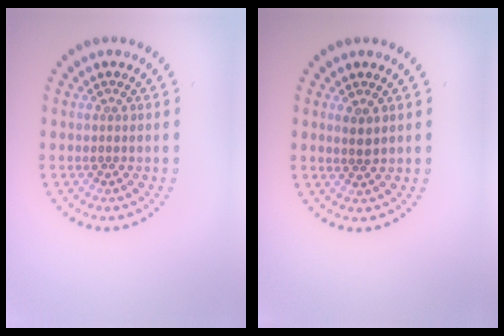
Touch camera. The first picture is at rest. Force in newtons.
{"total": 1.3, "press": 1.1, "slide": 0.6}